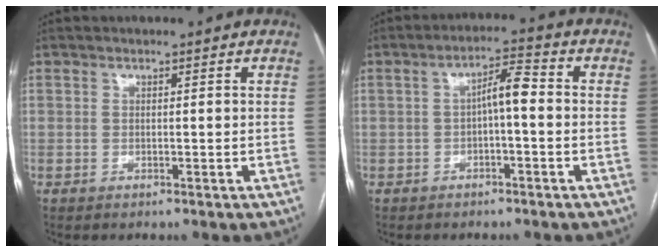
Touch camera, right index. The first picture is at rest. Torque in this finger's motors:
{"motor_torque": [0.70, -0.03, 0.21, 0.06]}